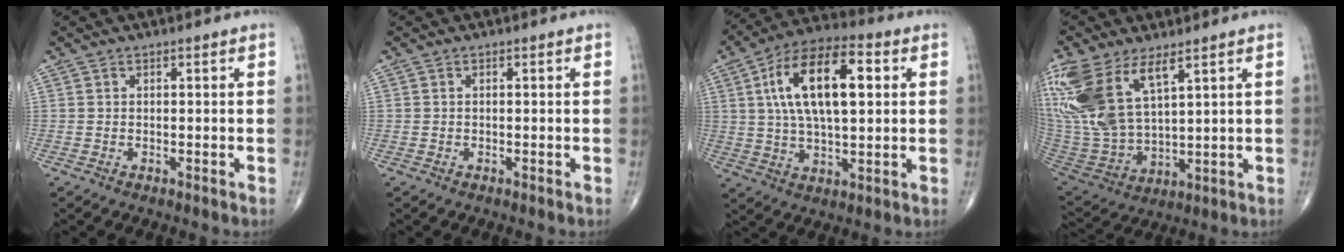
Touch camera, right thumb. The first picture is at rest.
{"total": 0.0}
{"total": 17.7, "force": [4.1, 8.0, 15.3], "torque": [-0.259, 0.016, 0.067]}
{"total": 19.1, "force": [9.4, 8.7, 14.1], "torque": [-0.316, -0.029, 0.201]}